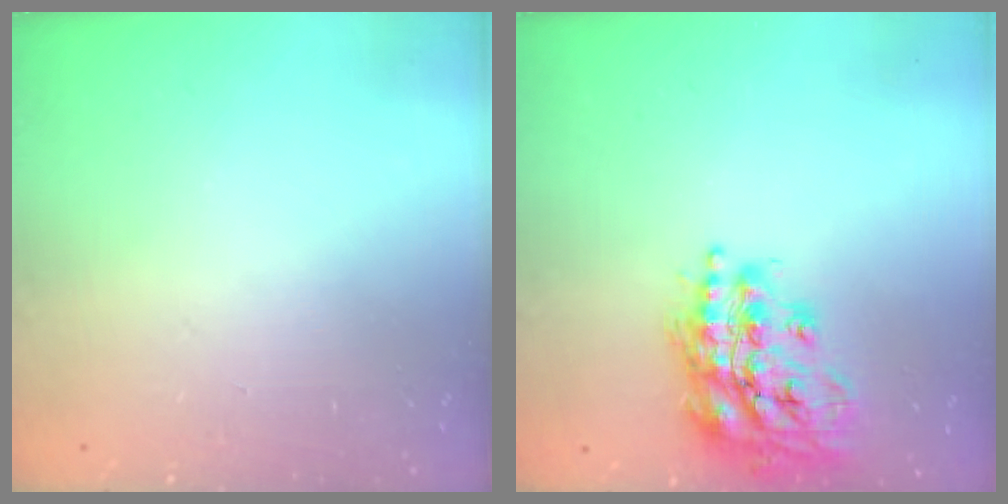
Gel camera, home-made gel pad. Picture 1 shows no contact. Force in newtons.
{"total": 17.7, "press": 17.6, "slide": 1.5}